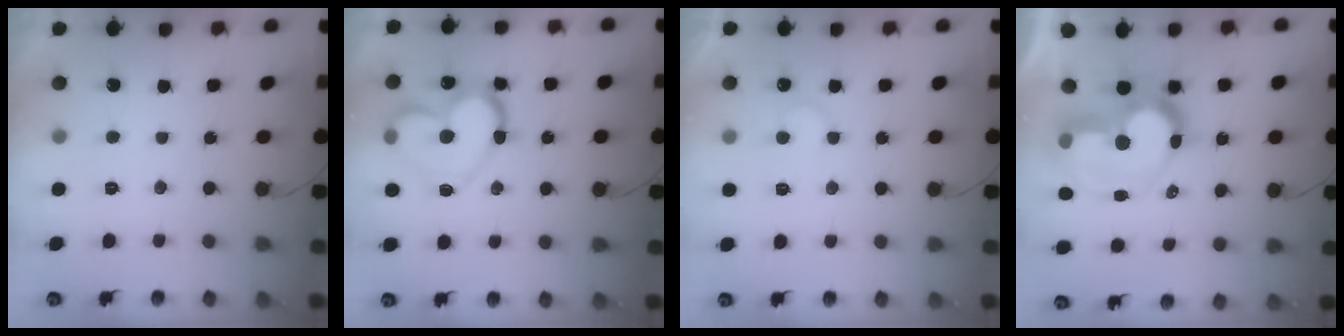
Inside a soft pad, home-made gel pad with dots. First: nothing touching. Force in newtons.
{"total": 18.8, "press": 18.7, "slide": 2.3}
{"total": 7.1, "press": 7.1, "slide": 0.6}
{"total": 15.1, "press": 14.8, "slide": 2.9}